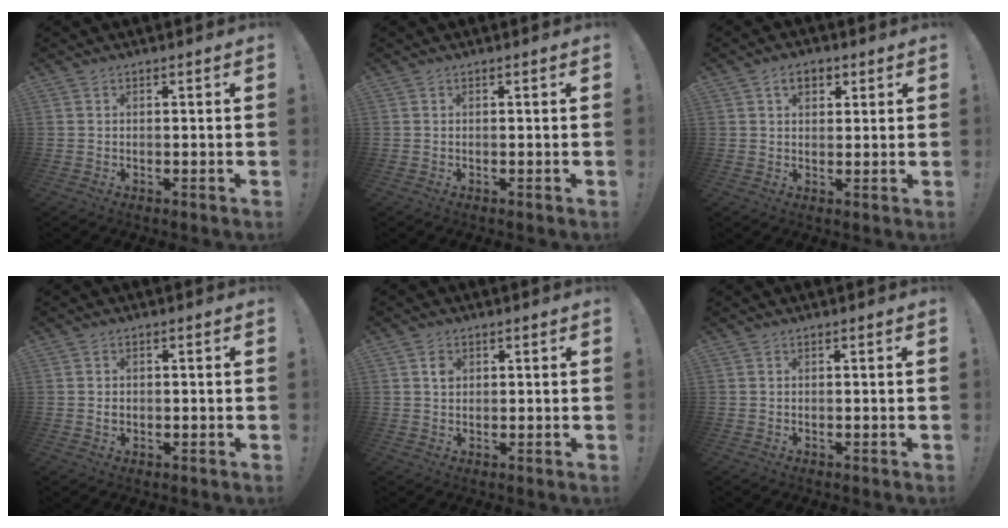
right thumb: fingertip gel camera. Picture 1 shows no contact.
{"total": 0.0}
{"total": 4.8, "force": [2.2, 3.2, 2.8], "torque": [-0.036, 0.002, 0.037]}
{"total": 1.4, "force": [0.1, 1.3, 0.3], "torque": [0.002, 0.002, 0.000]}
{"total": 2.0, "force": [0.5, 1.8, 0.8], "torque": [0.004, -0.004, 0.004]}
{"total": 0.0}